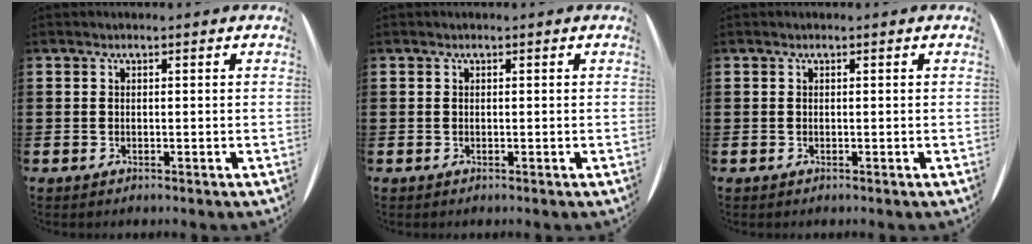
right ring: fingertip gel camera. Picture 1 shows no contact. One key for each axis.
{"total": 0.0}
{"total": 0.0}